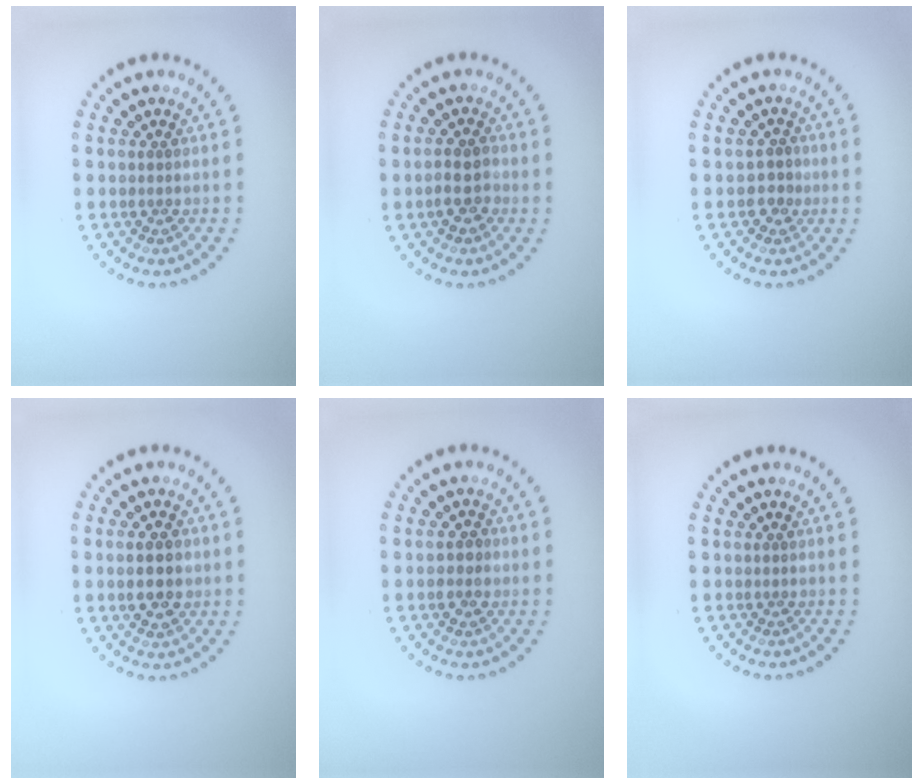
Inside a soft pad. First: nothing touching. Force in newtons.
{"total": 2.3, "press": 2.2, "slide": 0.7}
{"total": 1.7, "press": 1.6, "slide": 0.8}
{"total": 3.7, "press": 3.7, "slide": 0.1}
{"total": 1.7, "press": 1.7, "slide": 0.1}
{"total": 0.0}